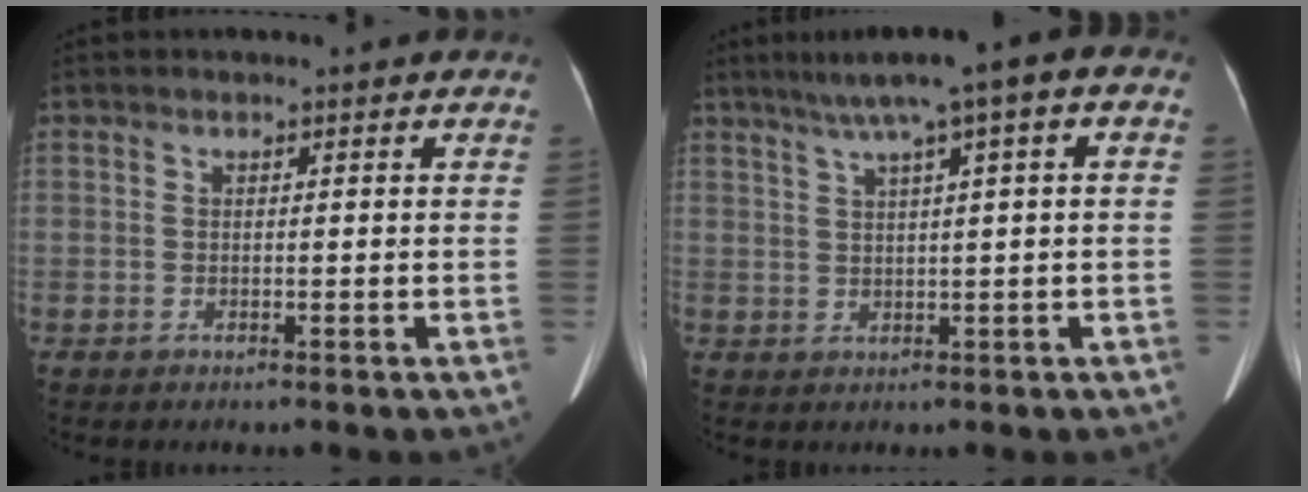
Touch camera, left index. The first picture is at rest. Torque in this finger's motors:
{"motor_torque": [0.19, -0.37, -0.33, -0.17]}